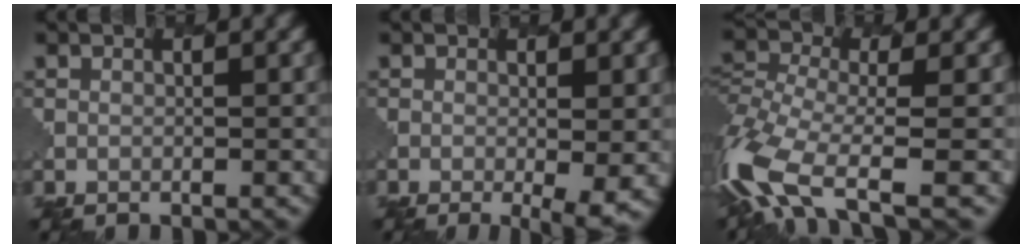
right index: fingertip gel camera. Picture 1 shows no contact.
{"total": 3.7, "force": [-0.7, 0.9, 3.5], "torque": [-0.054, -0.015, -0.005]}
{"total": 9.2, "force": [-4.7, 3.9, 6.9], "torque": [-0.149, -0.016, -0.098]}